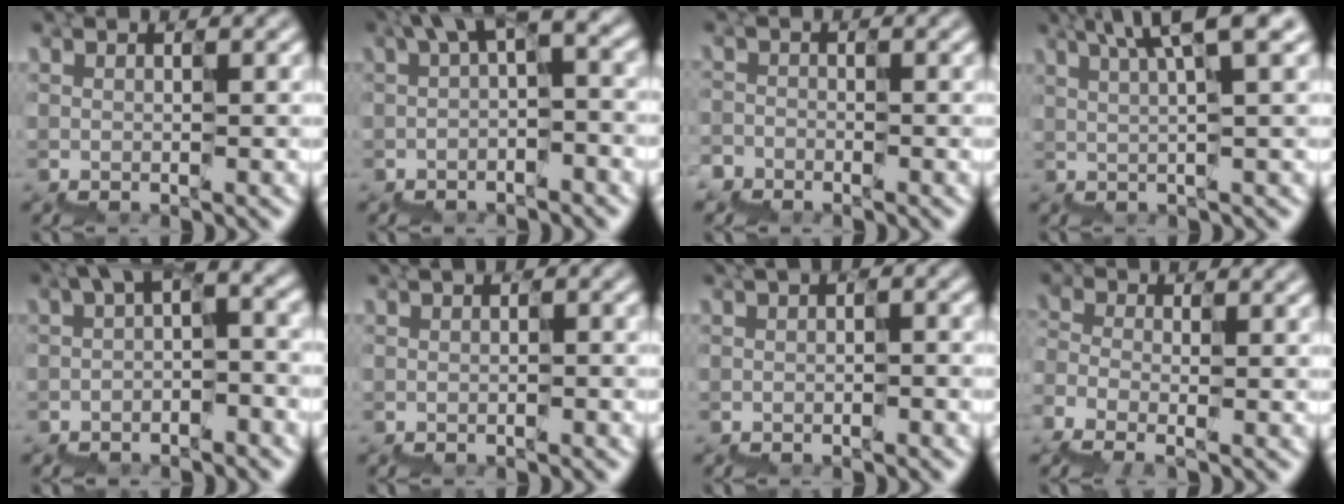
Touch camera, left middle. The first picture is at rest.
{"total": 4.2, "force": [0.8, 1.6, 3.8], "torque": [-0.066, 0.010, 0.006]}
{"total": 2.3, "force": [-1.6, -0.3, -1.6], "torque": [0.024, -0.015, -0.037]}
{"total": 4.4, "force": [2.4, 0.4, 3.7], "torque": [-0.061, 0.016, 0.040]}
{"total": 4.2, "force": [-0.2, 1.9, 3.7], "torque": [-0.062, 0.005, -0.015]}
{"total": 0.8, "force": [-0.3, 0.5, 0.6], "torque": [-0.006, 0.006, -0.008]}
{"total": 1.4, "force": [-0.3, 0.8, 1.1], "torque": [-0.015, 0.010, -0.007]}
{"total": 2.4, "force": [-2.4, -0.2, -0.2], "torque": [0.017, -0.013, -0.048]}